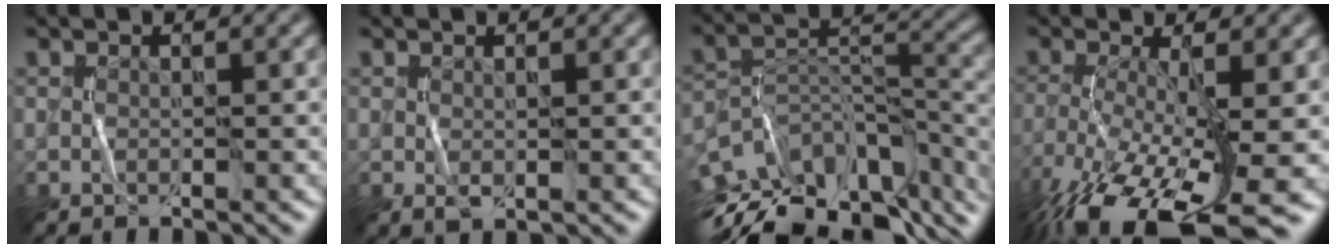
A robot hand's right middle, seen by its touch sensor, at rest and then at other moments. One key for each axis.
{"total": 0.9, "fx": -0.1, "fy": 0.5, "fz": 0.8, "tx": -0.014, "ty": -0.004, "tz": 0.001}
{"total": 12.9, "fx": -8.9, "fy": 5.7, "fz": 7.4, "tx": -0.151, "ty": 0.008, "tz": -0.136}
{"total": 12.4, "fx": -6.3, "fy": 4.1, "fz": 9.9, "tx": -0.198, "ty": -0.025, "tz": -0.109}